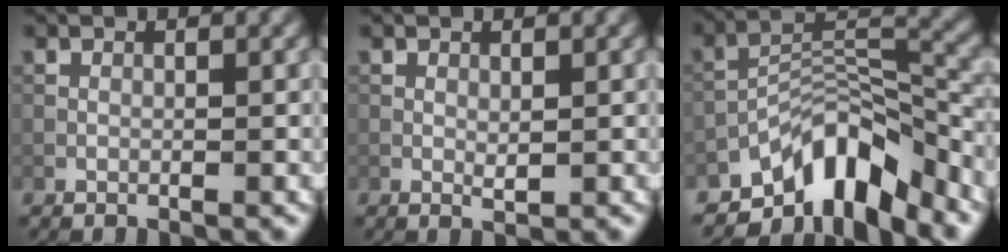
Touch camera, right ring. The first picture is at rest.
{"total": 0.7, "force": [0.2, 0.3, 0.6], "torque": [-0.011, -0.003, 0.003]}
{"total": 8.8, "force": [-6.5, 3.3, 5.0], "torque": [-0.063, 0.004, -0.124]}